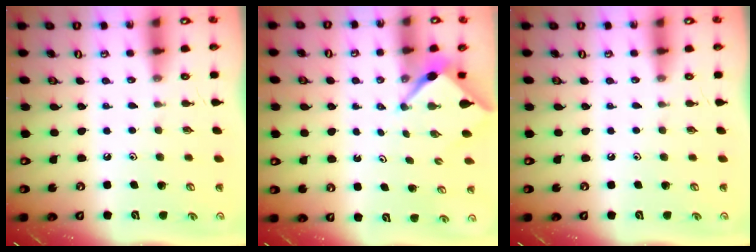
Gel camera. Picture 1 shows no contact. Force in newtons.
{"total": 2.7, "press": 2.7, "slide": 0.3}
{"total": 0.0}